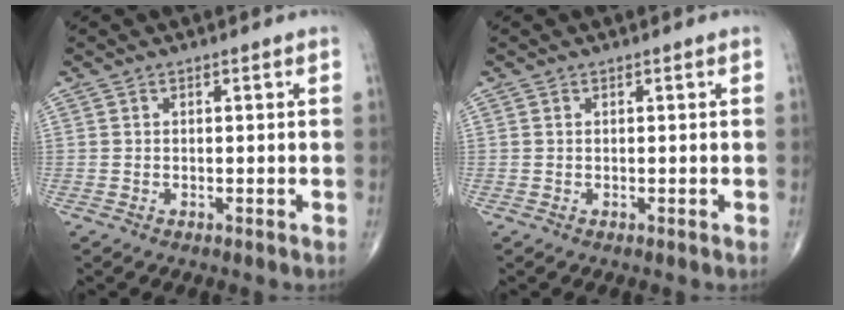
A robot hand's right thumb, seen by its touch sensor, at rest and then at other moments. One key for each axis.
{"total": 0.0}